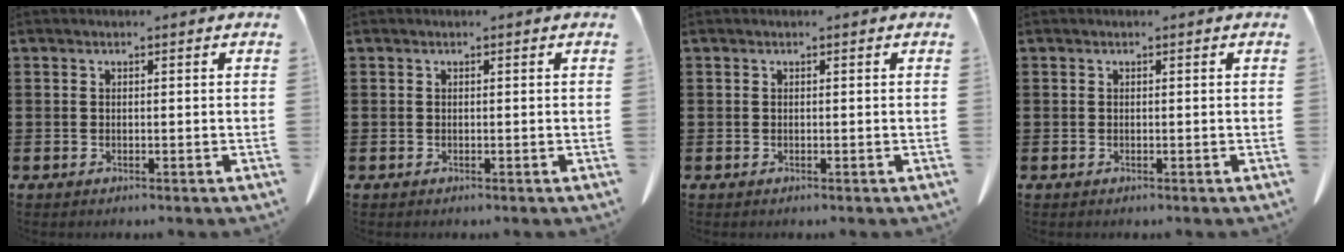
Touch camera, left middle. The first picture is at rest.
{"total": 0.0}
{"total": 0.0}
{"total": 0.0}